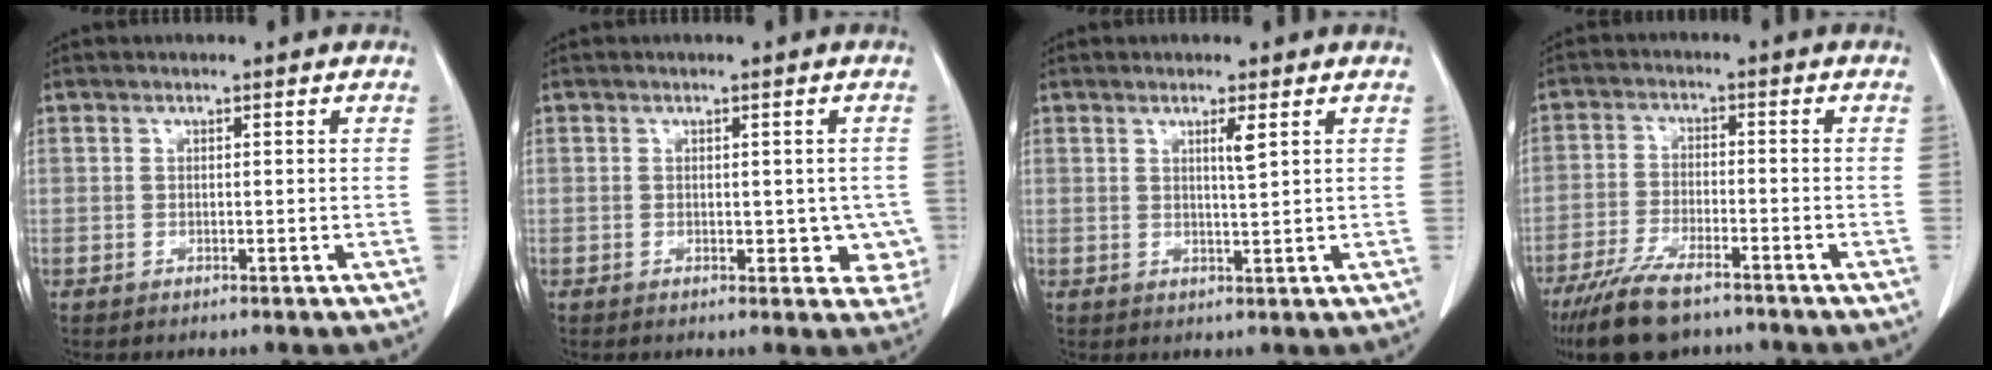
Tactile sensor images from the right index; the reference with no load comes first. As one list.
[{"total": 4.2, "force": [-0.2, 2.7, 3.2], "torque": [-0.016, 0.005, 0.003]}, {"total": 2.2, "force": [1.0, -0.2, 1.9], "torque": [-0.038, -0.005, 0.019]}, {"total": 10.0, "force": [-7.6, 2.6, 5.9], "torque": [-0.111, -0.022, -0.132]}]